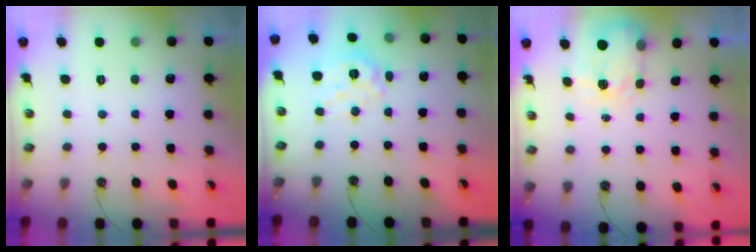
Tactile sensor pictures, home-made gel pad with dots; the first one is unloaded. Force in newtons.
{"total": 13.2, "press": 13.2, "slide": 1.1}
{"total": 3.9, "press": 3.8, "slide": 0.6}